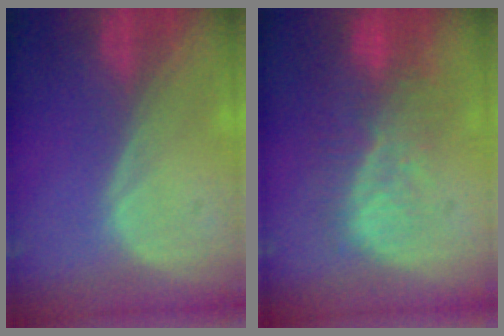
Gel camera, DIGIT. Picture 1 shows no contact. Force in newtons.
{"total": 10.1, "press": 8.5, "slide": 5.6}